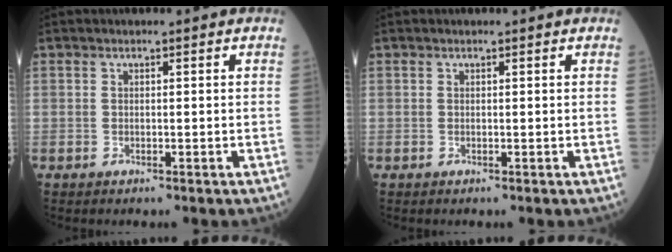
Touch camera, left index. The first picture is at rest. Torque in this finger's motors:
{"motor_torque": [-0.40, 0.43, -0.12, -0.01]}